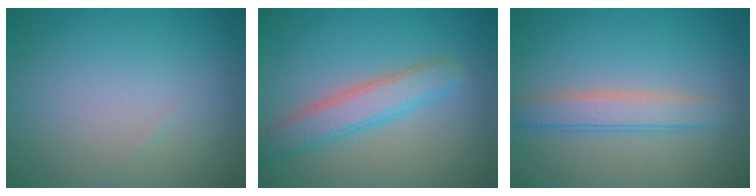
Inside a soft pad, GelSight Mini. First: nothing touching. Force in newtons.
{"total": 3.9, "press": 3.9, "slide": 0.2}
{"total": 2.9, "press": 2.9, "slide": 0.1}